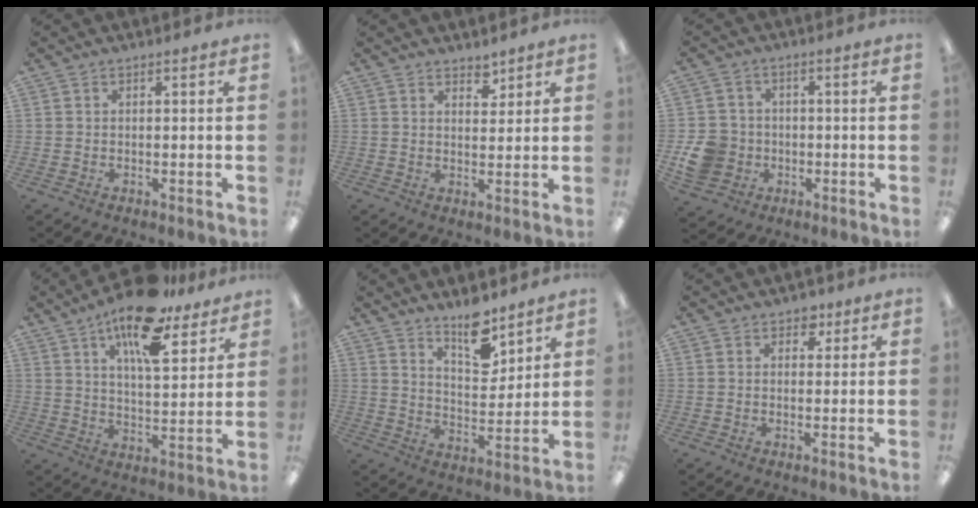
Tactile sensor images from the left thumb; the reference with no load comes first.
{"total": 3.3, "force": [2.8, 1.4, 0.7], "torque": [0.005, -0.022, 0.049]}
{"total": 8.7, "force": [-2.2, 7.8, 3.2], "torque": [-0.083, 0.020, -0.036]}
{"total": 16.3, "force": [11.5, 5.5, 10.0], "torque": [-0.168, -0.057, 0.193]}
{"total": 10.5, "force": [8.2, 4.2, 5.1], "torque": [-0.066, -0.055, 0.141]}
{"total": 2.8, "force": [1.6, 2.0, 1.1], "torque": [0.000, -0.005, 0.024]}